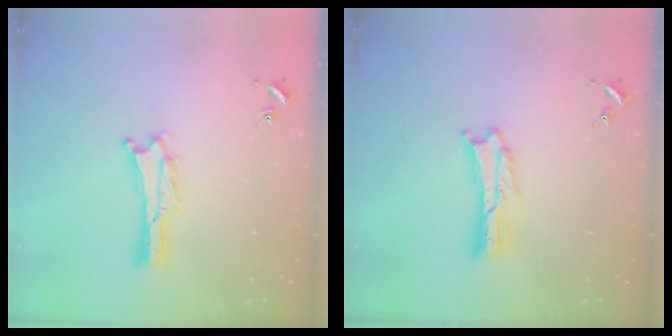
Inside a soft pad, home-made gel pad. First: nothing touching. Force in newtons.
{"total": 1.6, "press": 1.6, "slide": 0.3}